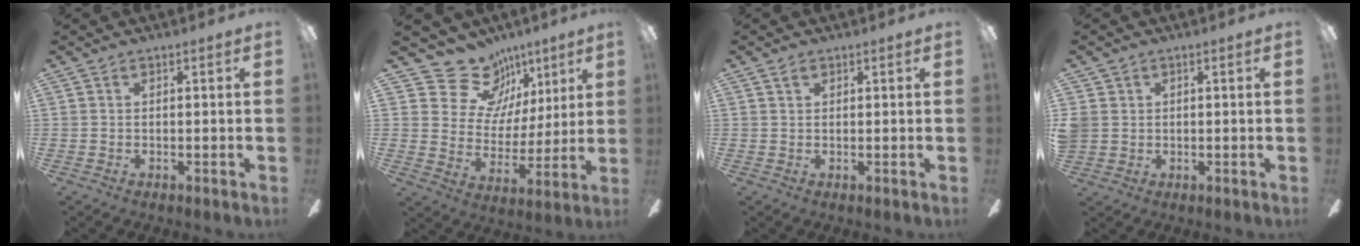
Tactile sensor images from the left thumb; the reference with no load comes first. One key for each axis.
{"total": 16.0, "fx": 10.2, "fy": 11.3, "fz": 4.8, "tx": -0.077, "ty": -0.070, "tz": 0.196}
{"total": 1.4, "fx": 0.9, "fy": 0.8, "fz": 0.7, "tx": -0.016, "ty": 0.003, "tz": 0.016}
{"total": 3.1, "fx": 0.7, "fy": 2.9, "fz": 0.7, "tx": -0.018, "ty": 0.007, "tz": 0.014}